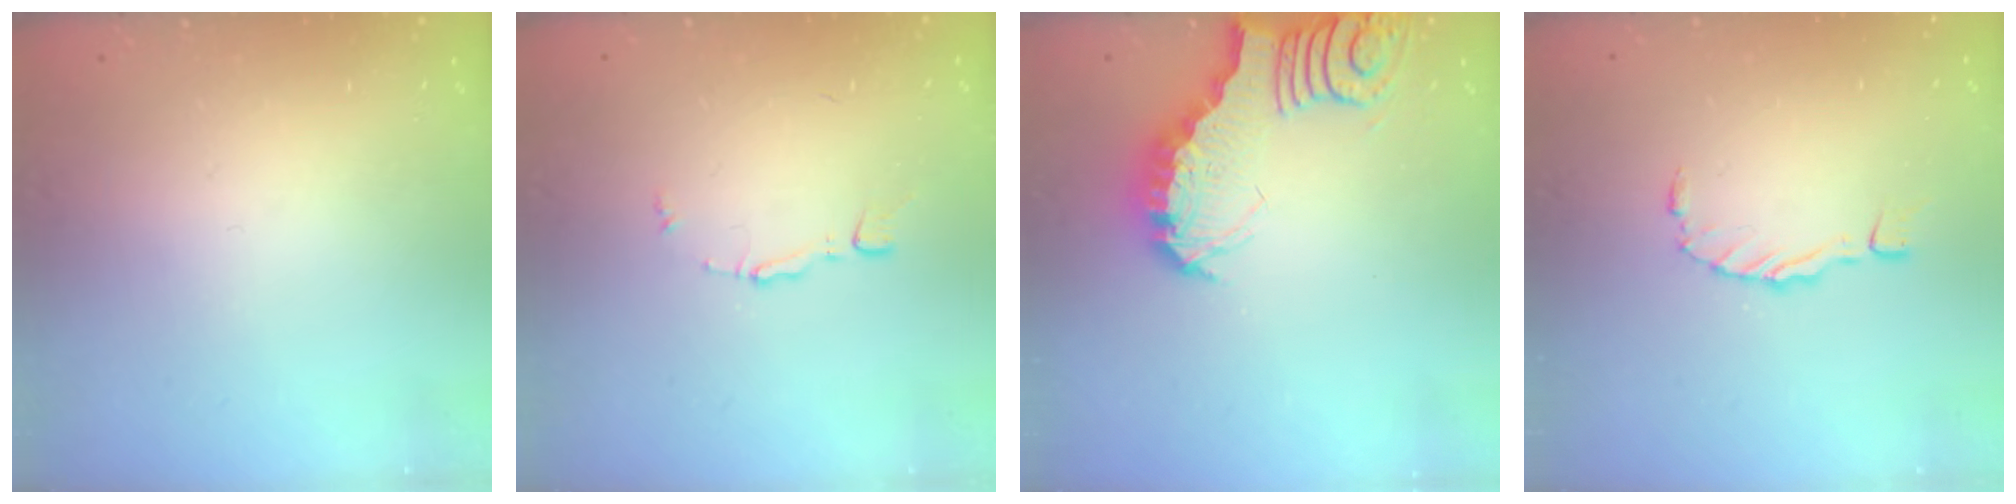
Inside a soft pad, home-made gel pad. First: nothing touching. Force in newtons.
{"total": 4.5, "press": 4.5, "slide": 0.3}
{"total": 3.9, "press": 3.9, "slide": 0.4}
{"total": 0.0}